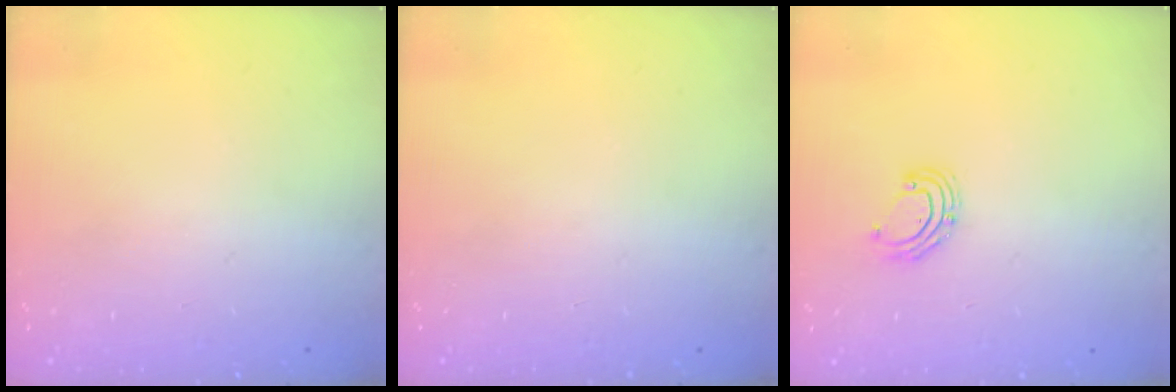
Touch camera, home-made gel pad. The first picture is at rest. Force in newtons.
{"total": 0.0}
{"total": 5.3, "press": 5.1, "slide": 1.4}